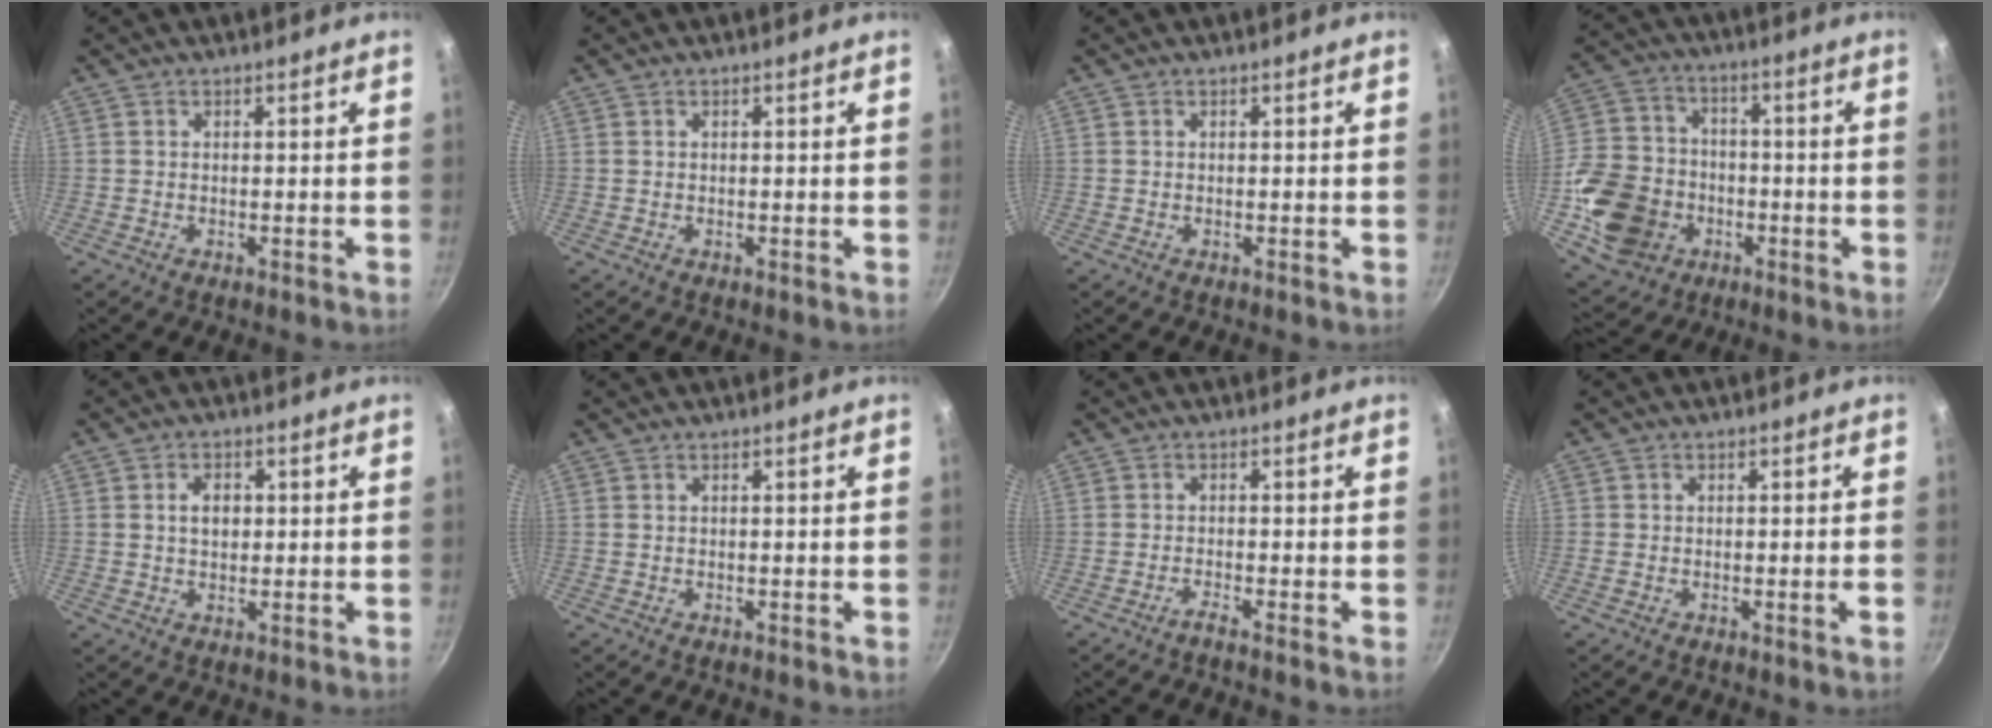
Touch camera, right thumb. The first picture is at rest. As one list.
[{"total": 0.0}, {"total": 0.0}, {"total": 17.6, "force": [-4.6, 14.4, 9.0], "torque": [-0.158, 0.036, -0.074]}, {"total": 3.8, "force": [0.5, 2.7, 2.6], "torque": [-0.026, 0.005, 0.008]}, {"total": 0.0}, {"total": 1.3, "force": [-1.1, -0.5, 0.6], "torque": [-0.022, 0.010, -0.021]}, {"total": 1.3, "force": [-0.6, 0.3, 1.1], "torque": [-0.020, 0.008, -0.013]}]